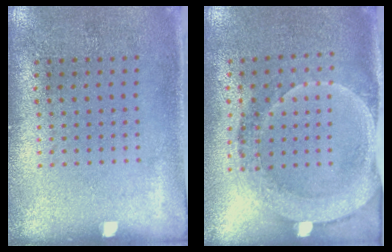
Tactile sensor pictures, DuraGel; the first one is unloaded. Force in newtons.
{"total": 1.8, "press": 1.6, "slide": 0.7}